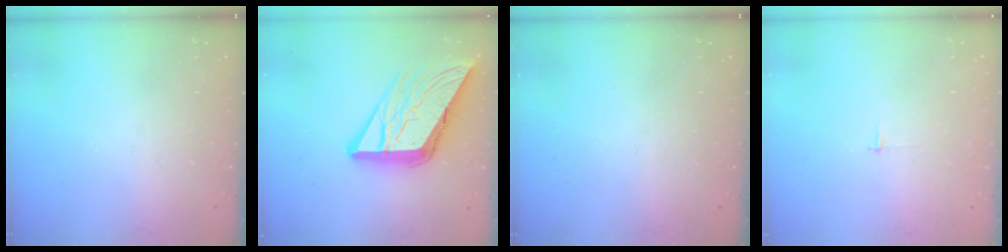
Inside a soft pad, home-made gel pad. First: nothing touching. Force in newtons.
{"total": 16.6, "press": 16.5, "slide": 1.7}
{"total": 0.0}
{"total": 2.3, "press": 2.3, "slide": 0.2}